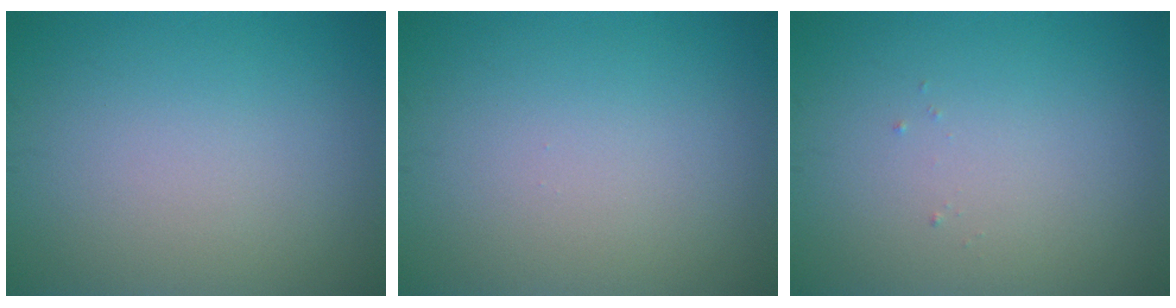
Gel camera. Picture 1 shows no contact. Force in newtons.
{"total": 0.0}
{"total": 0.0}